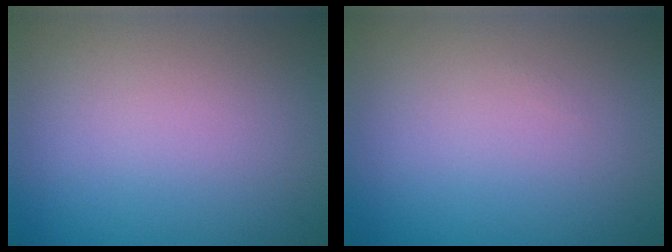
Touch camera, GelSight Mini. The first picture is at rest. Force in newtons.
{"total": 0.0}